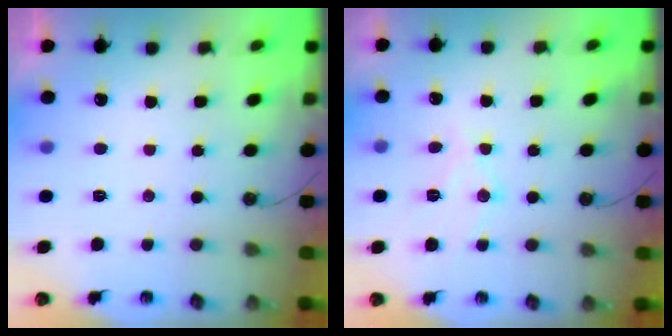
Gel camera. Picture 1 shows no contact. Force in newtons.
{"total": 10.0, "press": 10.0, "slide": 0.2}